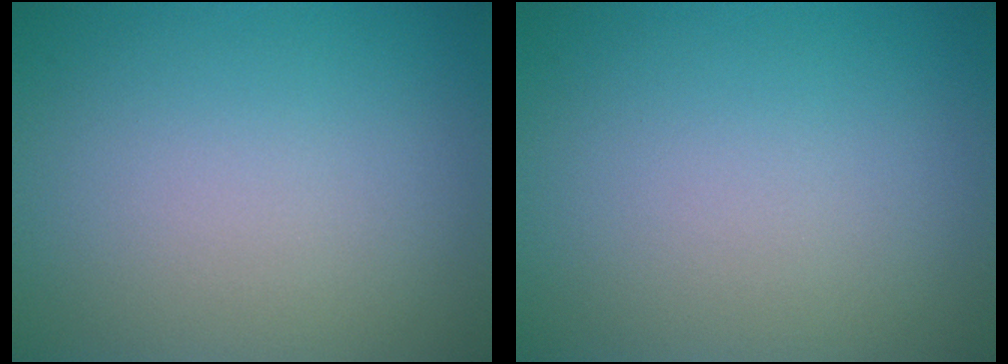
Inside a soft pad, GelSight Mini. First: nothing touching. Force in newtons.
{"total": 0.0}